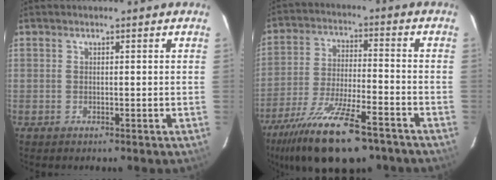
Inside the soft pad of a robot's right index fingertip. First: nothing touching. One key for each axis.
{"total": 19.8, "fx": -14.1, "fy": 5.7, "fz": 12.6, "tx": -0.252, "ty": -0.044, "tz": -0.237}